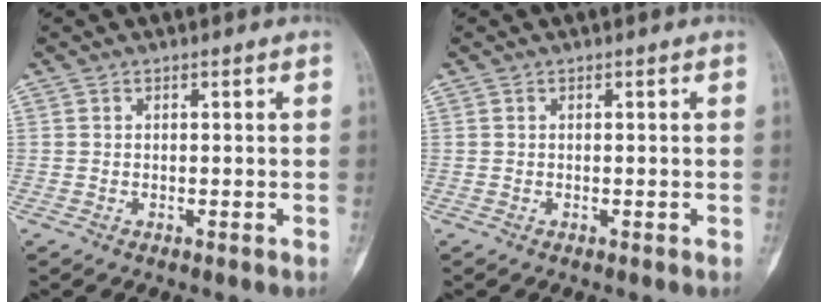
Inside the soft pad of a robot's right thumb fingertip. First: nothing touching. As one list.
[{"total": 0.0}]